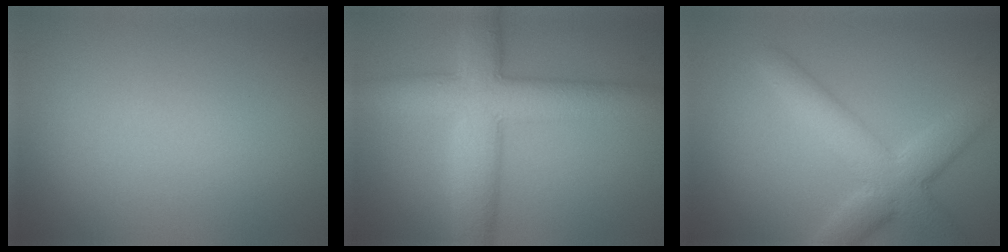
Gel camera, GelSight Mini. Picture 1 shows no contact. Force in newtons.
{"total": 8.4, "press": 8.4, "slide": 0.2}
{"total": 5.8, "press": 5.8, "slide": 0.3}